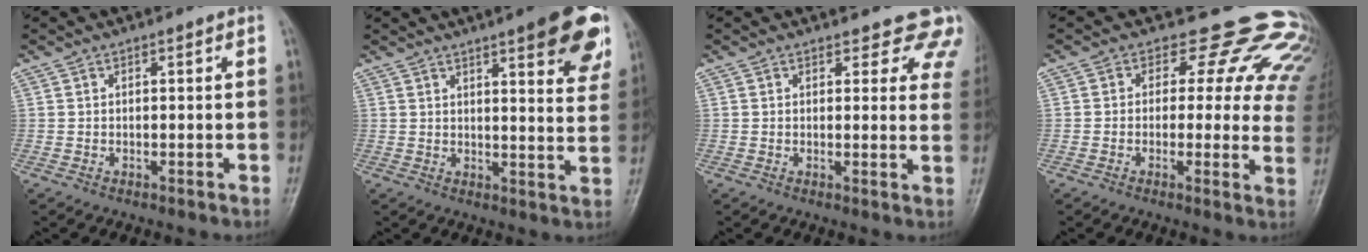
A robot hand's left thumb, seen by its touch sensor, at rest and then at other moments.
{"total": 14.2, "force": [7.9, 3.6, 11.2], "torque": [-0.104, -0.034, 0.095]}
{"total": 8.3, "force": [7.2, 3.7, 1.7], "torque": [0.044, -0.033, 0.051]}
{"total": 17.7, "force": [11.4, 10.0, 9.1], "torque": [-0.049, -0.031, 0.097]}